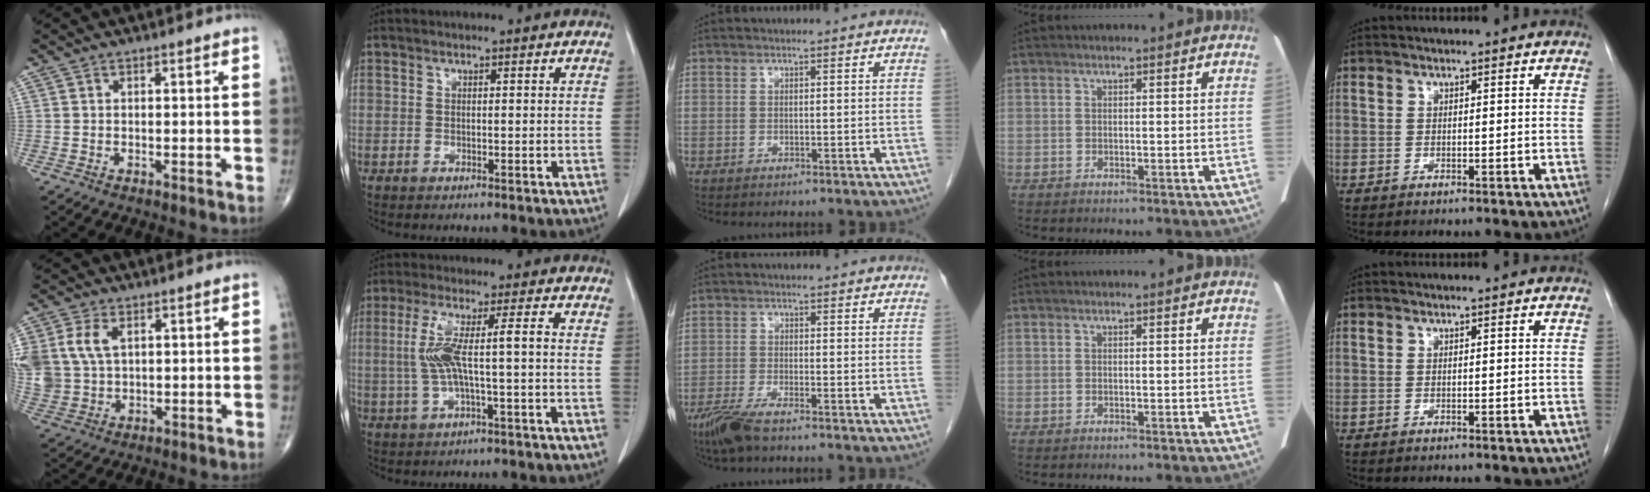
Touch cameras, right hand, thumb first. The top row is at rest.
{"thumb": {"total": 11.3, "force": [2.9, 7.9, 7.6], "torque": [-0.182, 0.001, 0.066]}, "index": {"total": 7.2, "force": [-0.3, 0.5, 7.1], "torque": [-0.148, 0.019, -0.002]}, "middle": {"total": 4.5, "force": [-3.3, 0.4, 3.0], "torque": [-0.068, -0.012, -0.067]}}